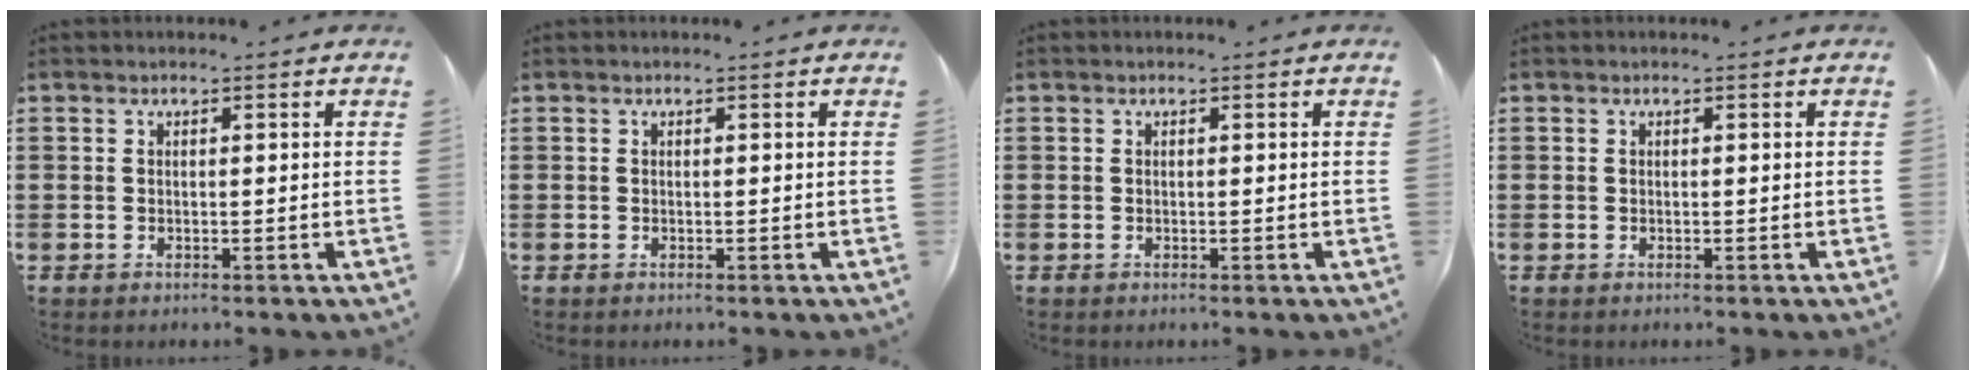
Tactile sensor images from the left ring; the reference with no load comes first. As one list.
[{"total": 0.0}, {"total": 0.0}, {"total": 0.0}]